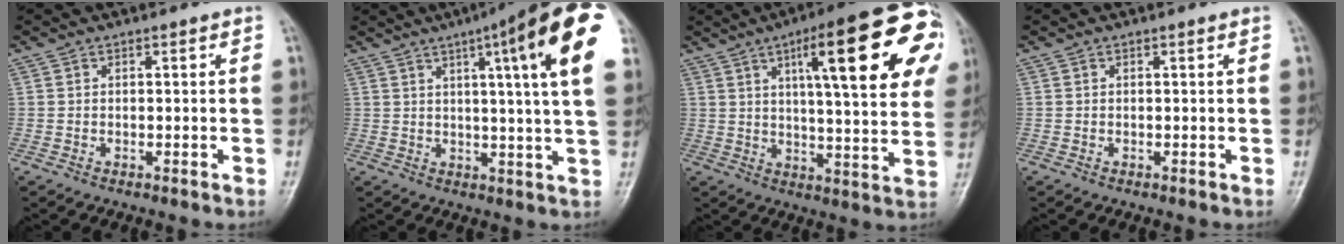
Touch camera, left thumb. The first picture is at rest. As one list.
[{"total": 19.0, "force": [7.7, 1.8, 17.3], "torque": [-0.230, -0.017, 0.092]}, {"total": 24.7, "force": [9.1, 6.0, 22.1], "torque": [-0.275, -0.003, 0.119]}, {"total": 0.0}]